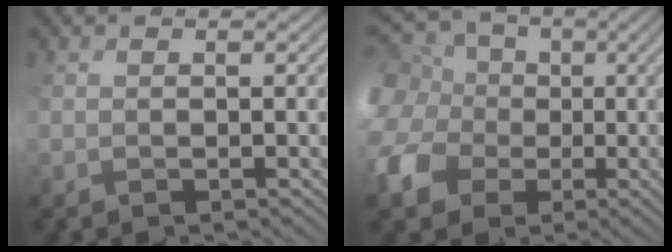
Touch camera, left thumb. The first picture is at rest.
{"total": 13.4, "force": [2.8, 11.4, 6.5], "torque": [-0.212, 0.017, 0.041]}